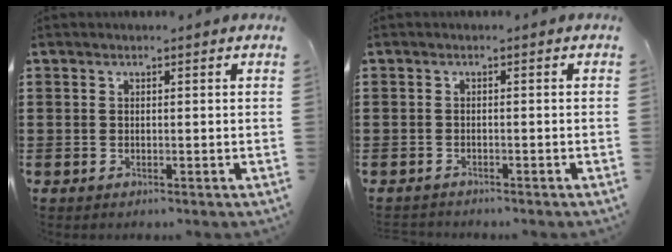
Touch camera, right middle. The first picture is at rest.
{"total": 0.8, "force": [-0.8, 0.1, -0.1], "torque": [-0.001, 0.002, -0.018]}